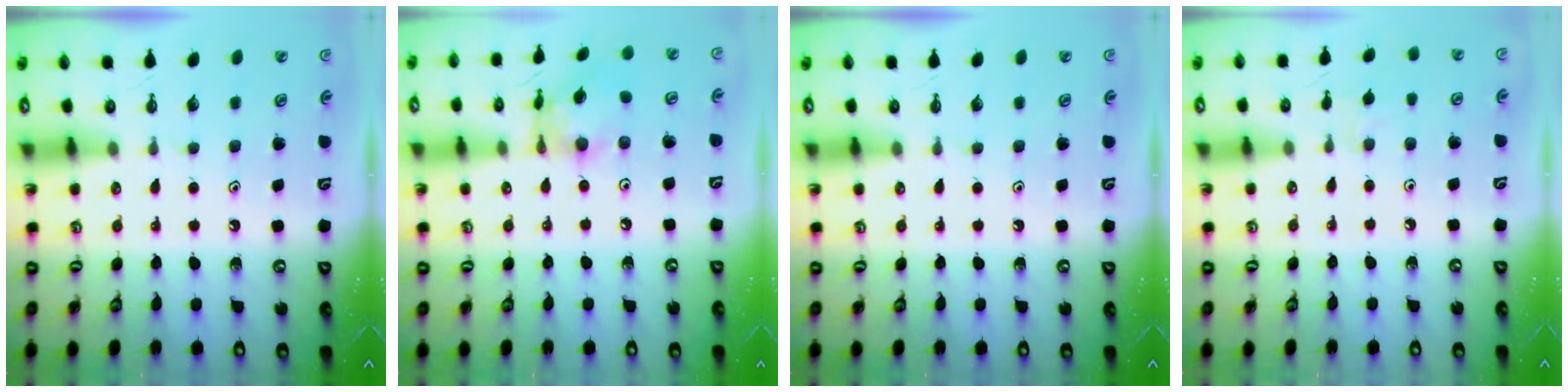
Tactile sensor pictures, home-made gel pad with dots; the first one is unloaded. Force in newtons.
{"total": 11.1, "press": 11.1, "slide": 0.7}
{"total": 0.0}
{"total": 2.4, "press": 2.3, "slide": 0.5}